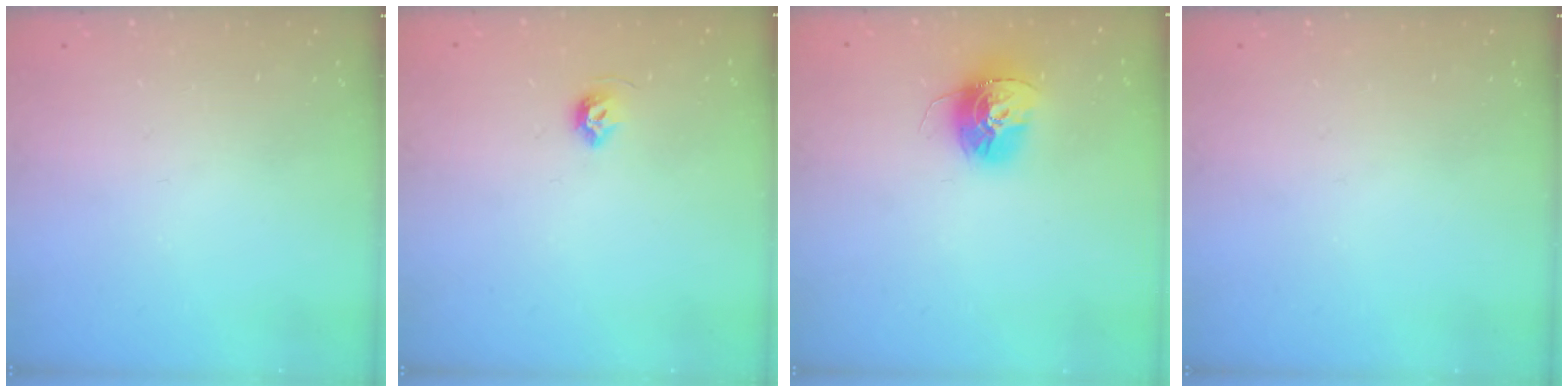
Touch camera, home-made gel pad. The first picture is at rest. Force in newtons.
{"total": 5.7, "press": 5.7, "slide": 0.7}
{"total": 13.8, "press": 13.7, "slide": 1.3}
{"total": 0.0}